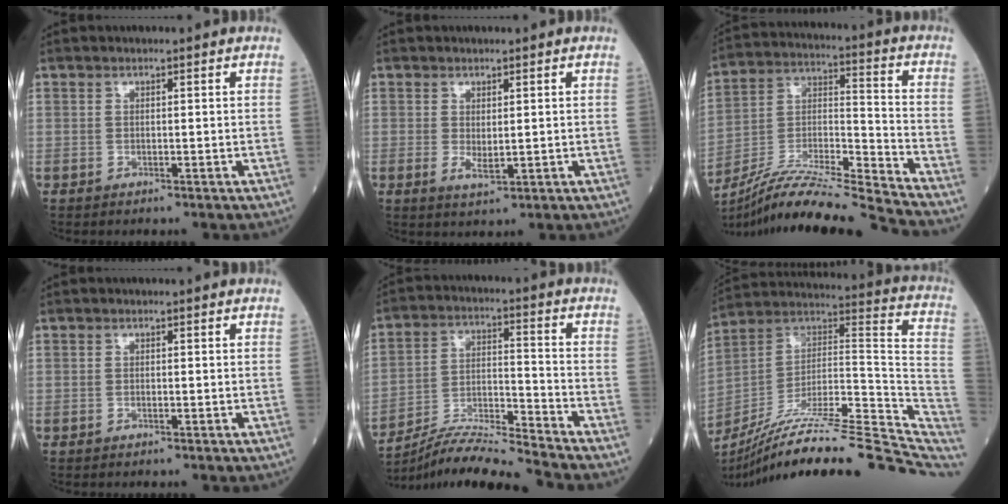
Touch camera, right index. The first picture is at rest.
{"total": 2.3, "force": [0.0, 0.8, 2.1], "torque": [-0.040, -0.007, 0.009]}
{"total": 20.5, "force": [-18.8, -2.1, 7.8], "torque": [-0.157, -0.018, -0.329]}
{"total": 0.0}
{"total": 11.4, "force": [-10.7, -2.2, 3.2], "torque": [-0.059, 0.005, -0.195]}
{"total": 29.8, "force": [-24.6, 3.8, 16.4], "torque": [-0.184, 0.011, -0.365]}